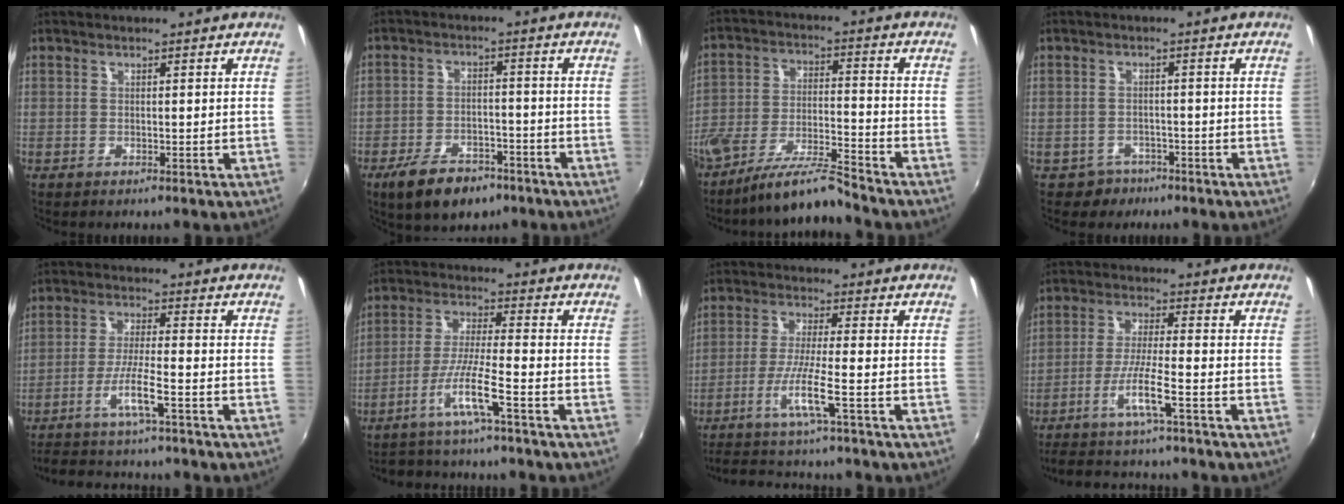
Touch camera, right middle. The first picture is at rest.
{"total": 10.5, "force": [-7.0, 5.4, 5.7], "torque": [-0.134, -0.008, -0.111]}
{"total": 9.6, "force": [-8.5, 0.4, 4.5], "torque": [-0.088, 0.001, -0.157]}
{"total": 3.8, "force": [-2.5, 2.9, 0.2], "torque": [-0.015, 0.003, -0.037]}
{"total": 10.3, "force": [-8.5, 0.7, 5.8], "torque": [-0.125, -0.011, -0.143]}
{"total": 7.0, "force": [-4.9, 0.0, 4.9], "torque": [-0.109, 0.002, -0.089]}
{"total": 9.5, "force": [-7.3, -0.5, 6.0], "torque": [-0.131, -0.019, -0.128]}
{"total": 10.7, "force": [-8.8, 0.1, 6.1], "torque": [-0.131, -0.015, -0.147]}